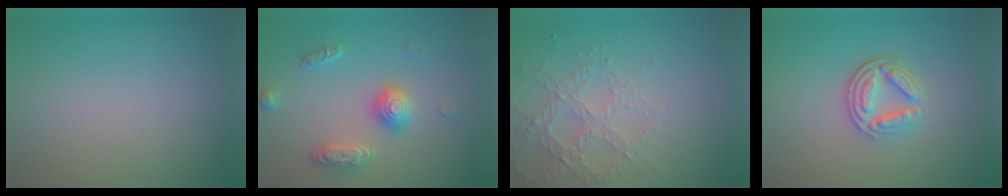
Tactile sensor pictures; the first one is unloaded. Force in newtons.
{"total": 3.1, "press": 2.9, "slide": 1.0}
{"total": 3.4, "press": 3.3, "slide": 0.8}
{"total": 4.1, "press": 3.2, "slide": 2.5}